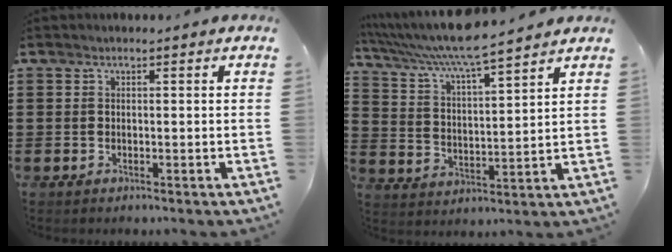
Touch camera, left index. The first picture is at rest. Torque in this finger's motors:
{"motor_torque": [0.53, -0.44, 0.76, 0.21]}